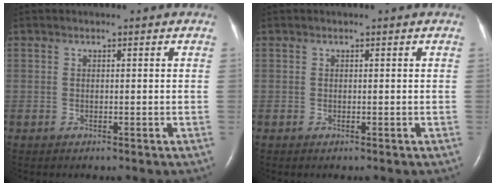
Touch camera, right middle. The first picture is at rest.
{"total": 0.0}